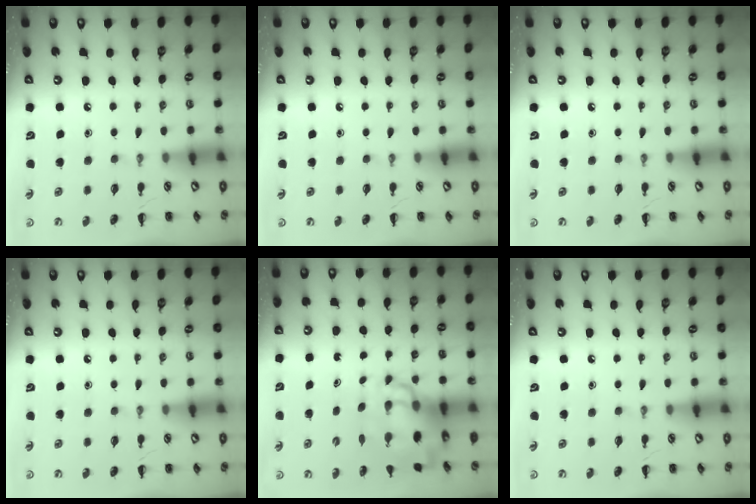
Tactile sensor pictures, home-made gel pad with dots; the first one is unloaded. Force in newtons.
{"total": 0.0}
{"total": 0.0}
{"total": 0.0}
{"total": 9.5, "press": 9.1, "slide": 2.8}
{"total": 0.0}